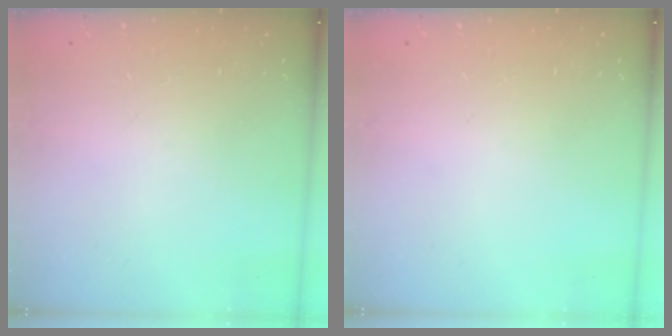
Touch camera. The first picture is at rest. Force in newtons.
{"total": 0.0}